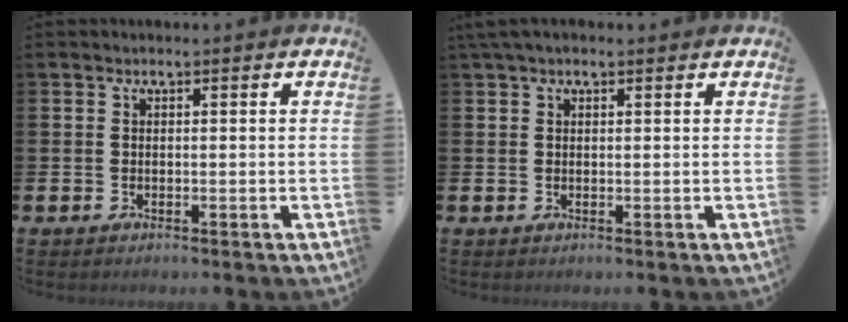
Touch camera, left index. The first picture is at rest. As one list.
[{"total": 1.6, "force": [1.1, 0.6, 1.0], "torque": [-0.011, 0.003, 0.018]}]